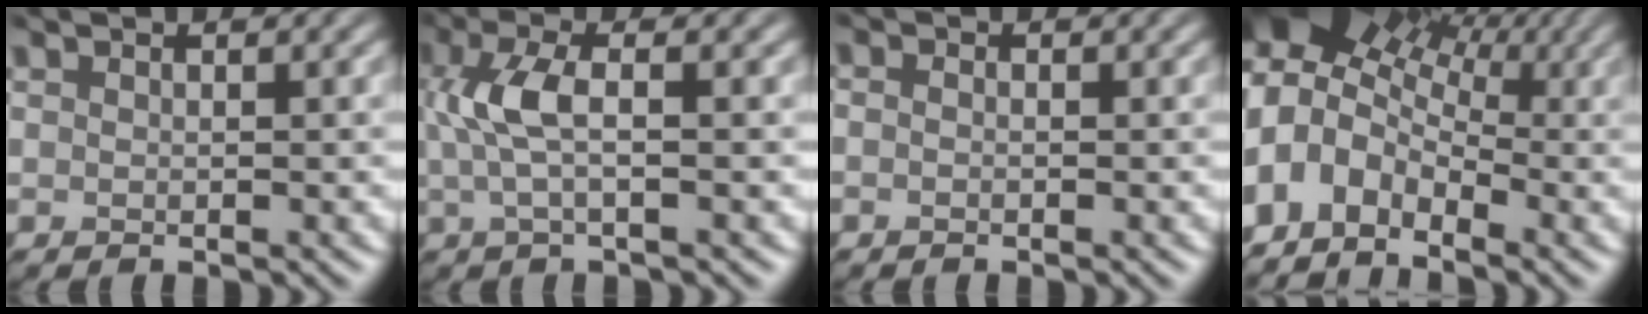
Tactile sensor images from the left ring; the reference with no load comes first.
{"total": 3.5, "force": [-0.4, 1.0, 3.4], "torque": [-0.075, 0.003, -0.013]}
{"total": 1.0, "force": [-0.2, 0.8, 0.4], "torque": [-0.007, 0.005, -0.017]}
{"total": 11.5, "force": [-1.3, 9.0, 7.2], "torque": [-0.116, -0.002, -0.040]}